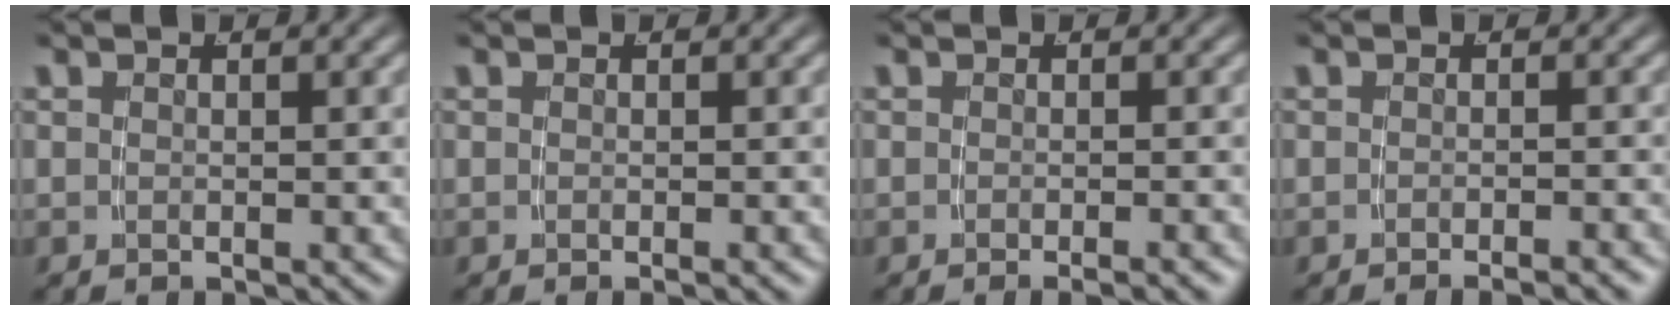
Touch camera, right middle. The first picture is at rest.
{"total": 0.7, "force": [-0.5, -0.1, 0.4], "torque": [-0.003, 0.005, -0.011]}
{"total": 1.8, "force": [-1.5, -0.1, 0.9], "torque": [-0.007, 0.007, -0.027]}
{"total": 1.9, "force": [-1.7, -0.3, 0.7], "torque": [-0.005, 0.007, -0.032]}